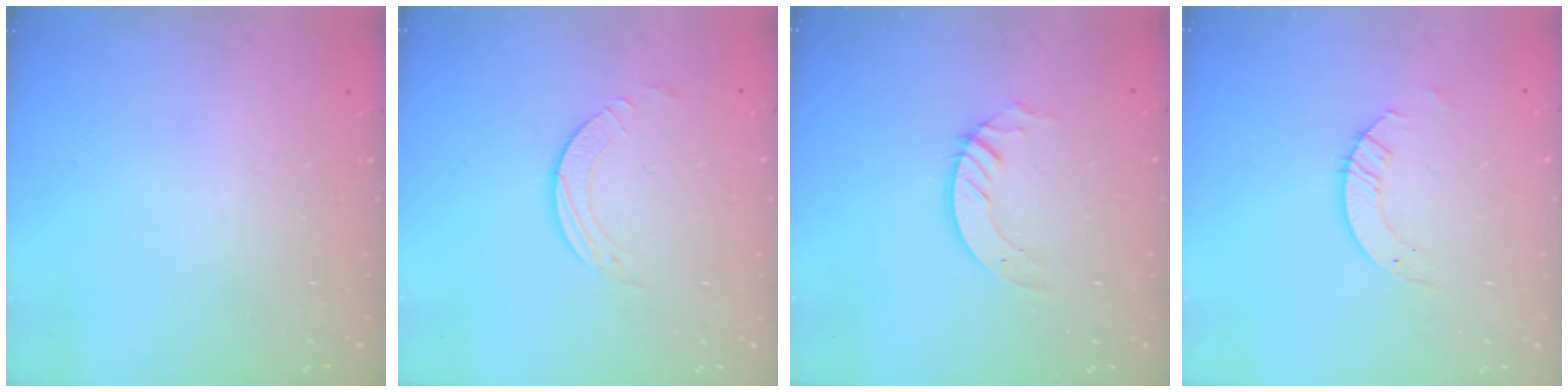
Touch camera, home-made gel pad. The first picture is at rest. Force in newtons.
{"total": 1.9, "press": 1.9, "slide": 0.2}
{"total": 2.8, "press": 2.8, "slide": 0.2}
{"total": 3.7, "press": 3.7, "slide": 0.2}